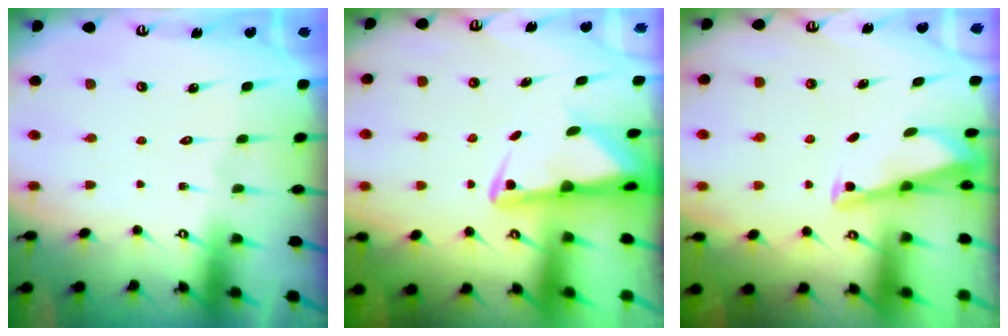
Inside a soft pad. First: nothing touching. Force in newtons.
{"total": 3.9, "press": 3.8, "slide": 0.7}
{"total": 3.0, "press": 2.9, "slide": 0.3}